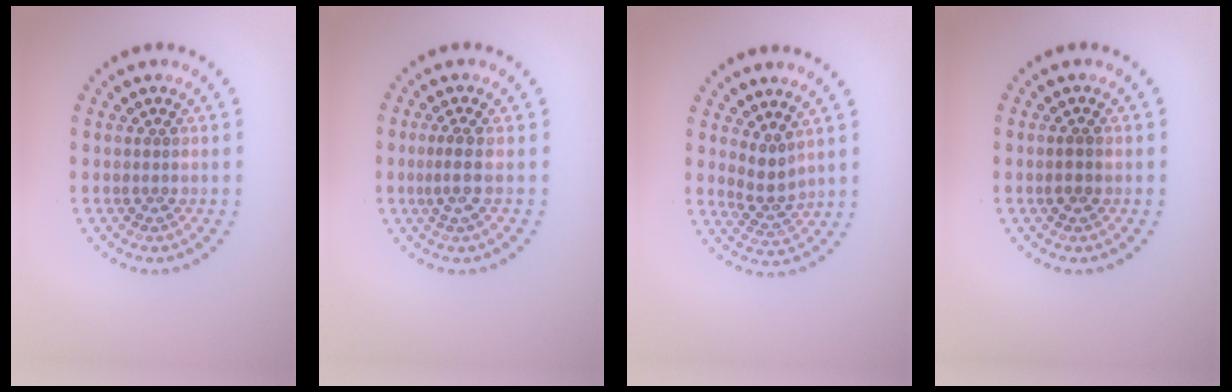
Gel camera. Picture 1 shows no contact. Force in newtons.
{"total": 1.8, "press": 1.3, "slide": 1.2}
{"total": 2.2, "press": 1.7, "slide": 1.3}
{"total": 1.2, "press": 1.1, "slide": 0.4}